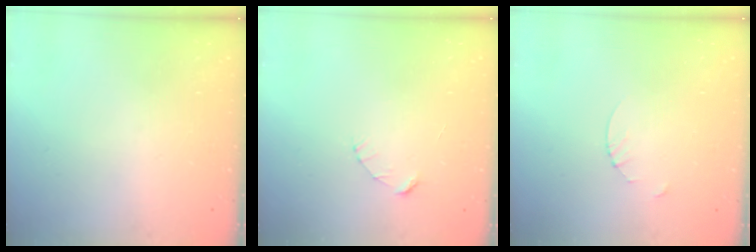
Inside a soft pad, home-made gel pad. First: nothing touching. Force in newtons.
{"total": 2.4, "press": 2.4, "slide": 0.2}
{"total": 2.7, "press": 2.7, "slide": 0.3}